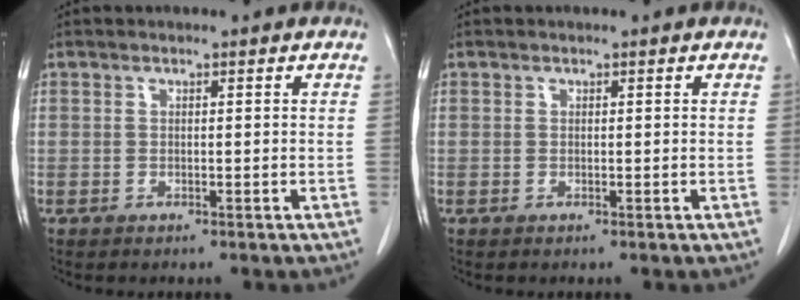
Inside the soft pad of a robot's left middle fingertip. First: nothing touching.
{"total": 0.0}